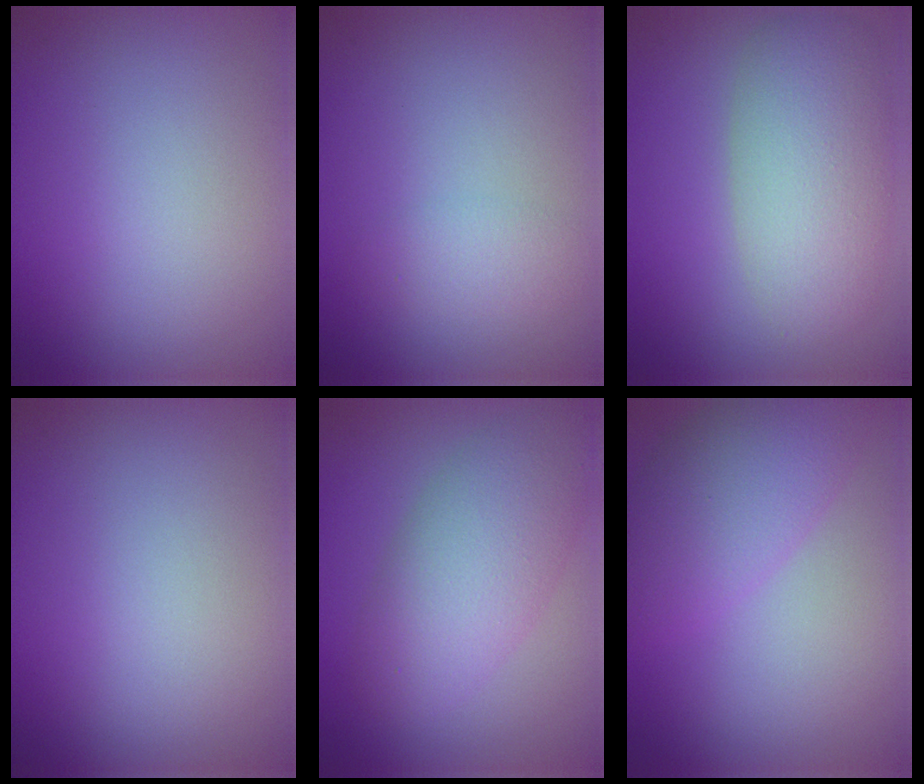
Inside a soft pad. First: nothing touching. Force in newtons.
{"total": 1.7, "press": 1.7, "slide": 0.0}
{"total": 5.9, "press": 5.9, "slide": 0.3}
{"total": 0.0}
{"total": 5.9, "press": 5.9, "slide": 0.1}
{"total": 5.2, "press": 5.2, "slide": 0.2}